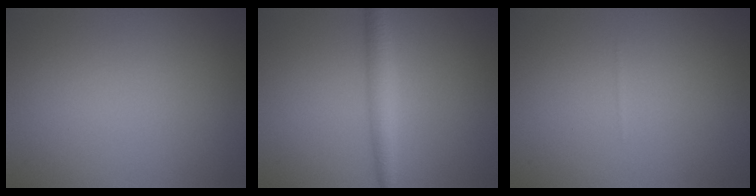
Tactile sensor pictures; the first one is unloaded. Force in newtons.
{"total": 2.8, "press": 2.8, "slide": 0.0}
{"total": 0.0}